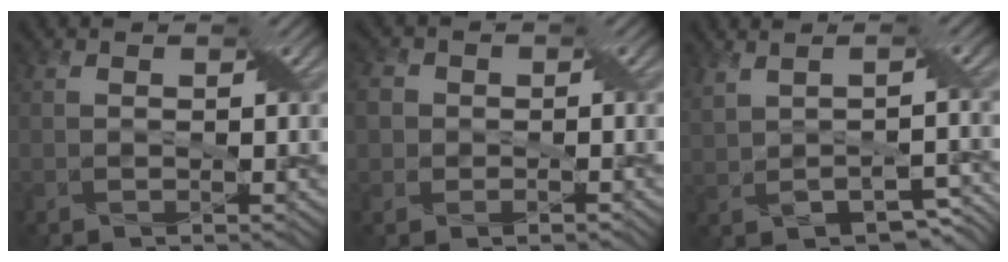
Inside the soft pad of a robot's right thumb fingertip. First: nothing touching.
{"total": 4.3, "force": [-0.2, 3.9, 1.8], "torque": [-0.041, 0.011, -0.020]}
{"total": 5.8, "force": [0.3, 2.5, 5.2], "torque": [-0.101, -0.003, 0.026]}